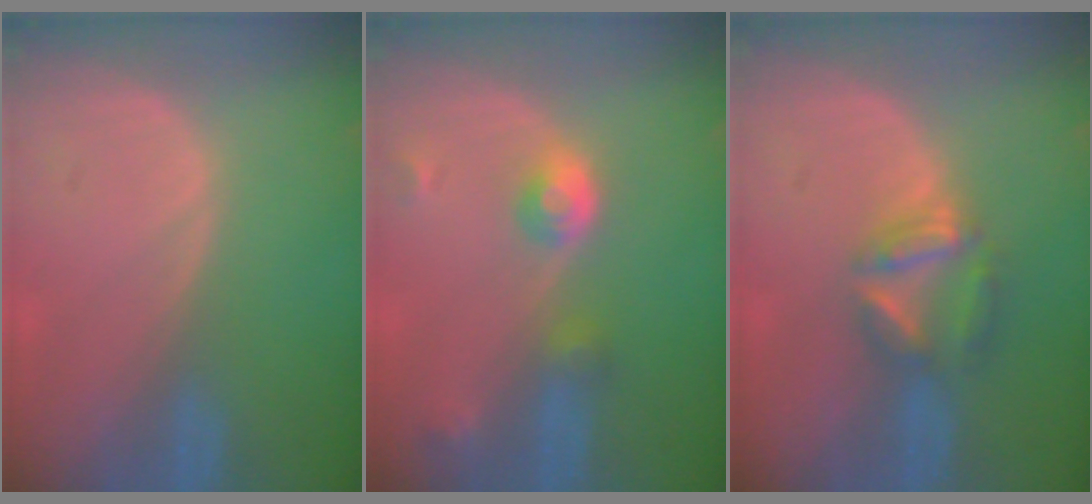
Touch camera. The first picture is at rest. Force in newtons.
{"total": 4.6, "press": 4.2, "slide": 1.9}
{"total": 6.1, "press": 5.5, "slide": 2.5}